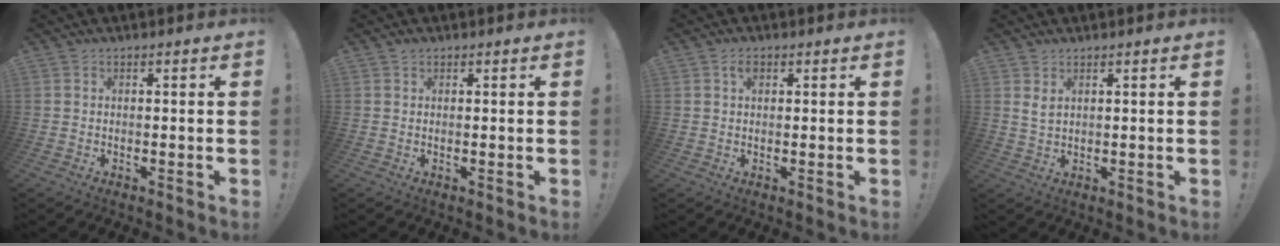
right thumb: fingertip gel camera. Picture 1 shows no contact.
{"total": 0.7, "force": [0.5, 0.4, 0.3], "torque": [0.003, -0.002, 0.007]}
{"total": 2.2, "force": [0.9, 1.3, 1.5], "torque": [-0.023, 0.002, 0.013]}
{"total": 3.0, "force": [1.6, 1.4, 2.2], "torque": [-0.030, -0.008, 0.028]}